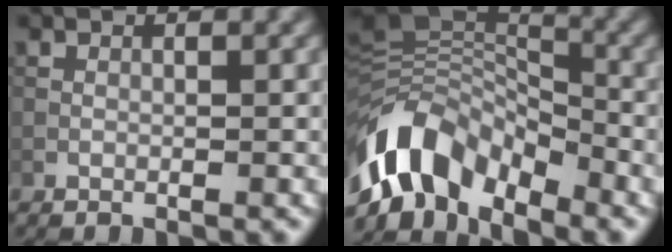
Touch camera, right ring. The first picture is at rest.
{"total": 10.3, "force": [-6.0, 5.8, 6.1], "torque": [-0.108, 0.007, -0.122]}